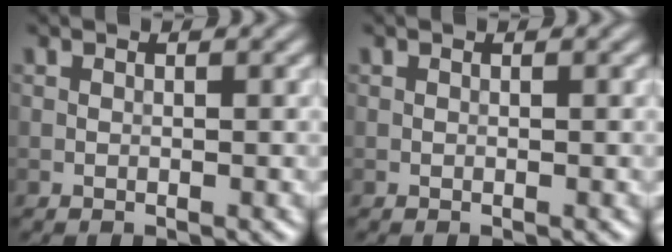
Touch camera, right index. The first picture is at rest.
{"total": 0.0}